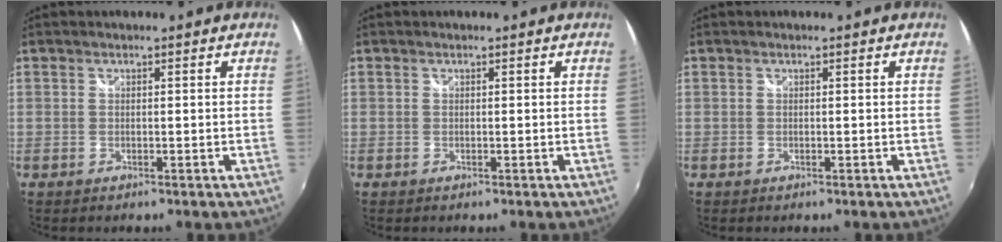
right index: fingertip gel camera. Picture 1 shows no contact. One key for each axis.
{"total": 0.0}
{"total": 0.0}